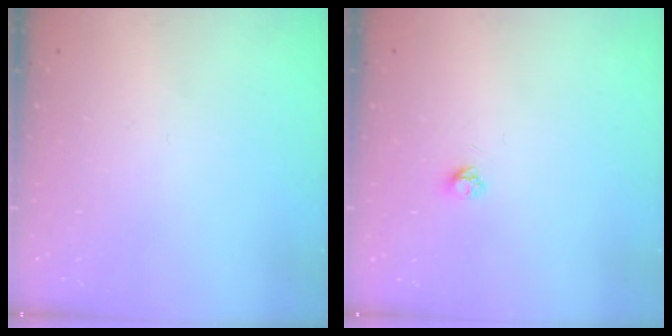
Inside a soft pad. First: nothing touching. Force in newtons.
{"total": 3.4, "press": 3.4, "slide": 0.3}